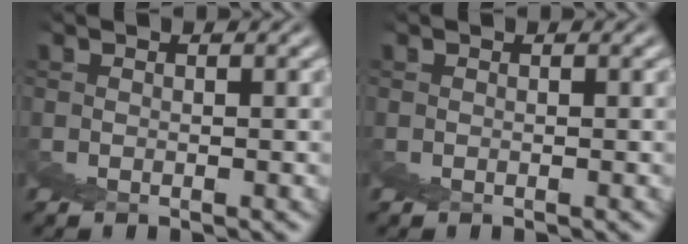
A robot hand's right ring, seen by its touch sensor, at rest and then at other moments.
{"total": 0.0}